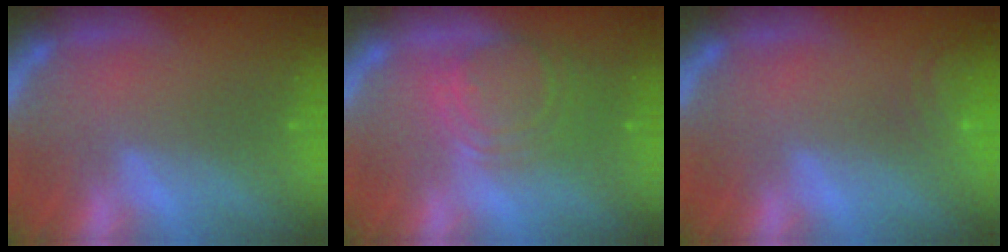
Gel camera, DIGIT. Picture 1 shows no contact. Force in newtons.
{"total": 7.1}
{"total": 5.1}